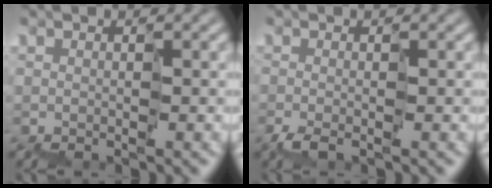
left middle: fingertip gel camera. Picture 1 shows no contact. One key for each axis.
{"total": 0.7, "fx": -0.5, "fy": -0.2, "fz": 0.4, "tx": -0.007, "ty": 0.000, "tz": -0.011}